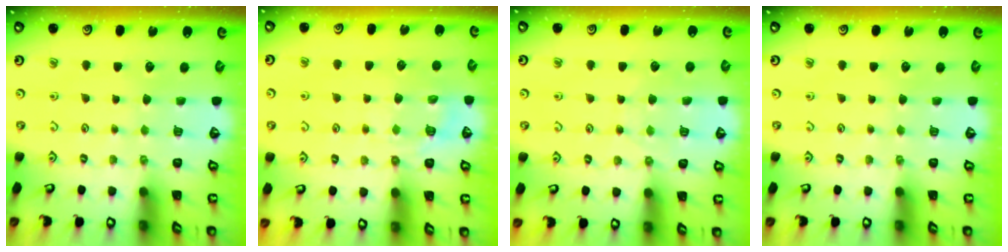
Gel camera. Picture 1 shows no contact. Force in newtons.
{"total": 7.7, "press": 7.6, "slide": 1.0}
{"total": 5.5, "press": 5.4, "slide": 0.7}
{"total": 0.0}